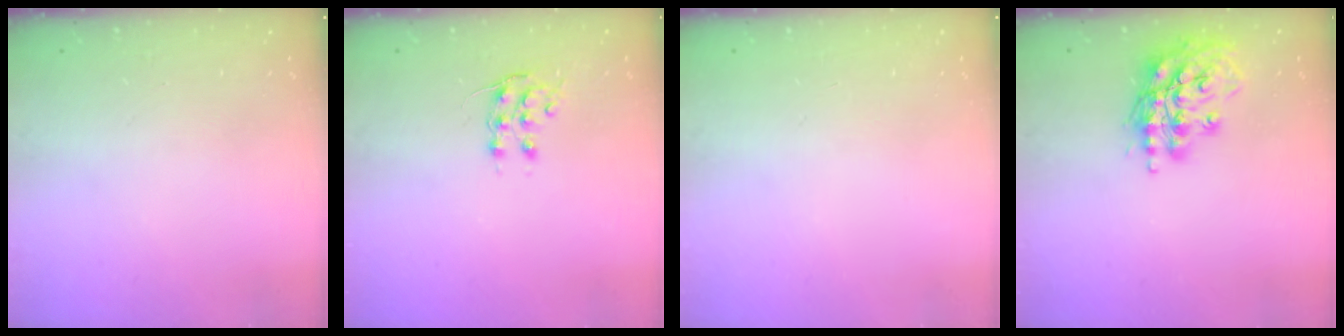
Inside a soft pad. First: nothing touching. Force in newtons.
{"total": 6.4, "press": 6.4, "slide": 0.5}
{"total": 0.0}
{"total": 14.9, "press": 14.9, "slide": 1.6}